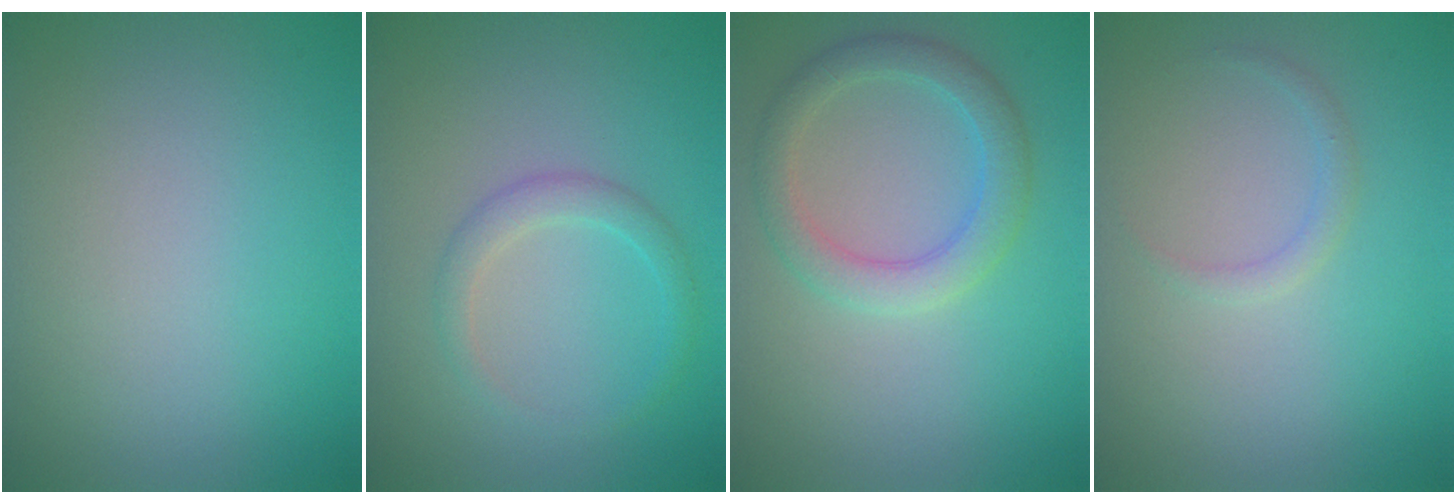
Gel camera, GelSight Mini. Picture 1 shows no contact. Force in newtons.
{"total": 1.8, "press": 1.8, "slide": 0.1}
{"total": 3.4, "press": 3.4, "slide": 0.2}
{"total": 1.1, "press": 1.1, "slide": 0.0}